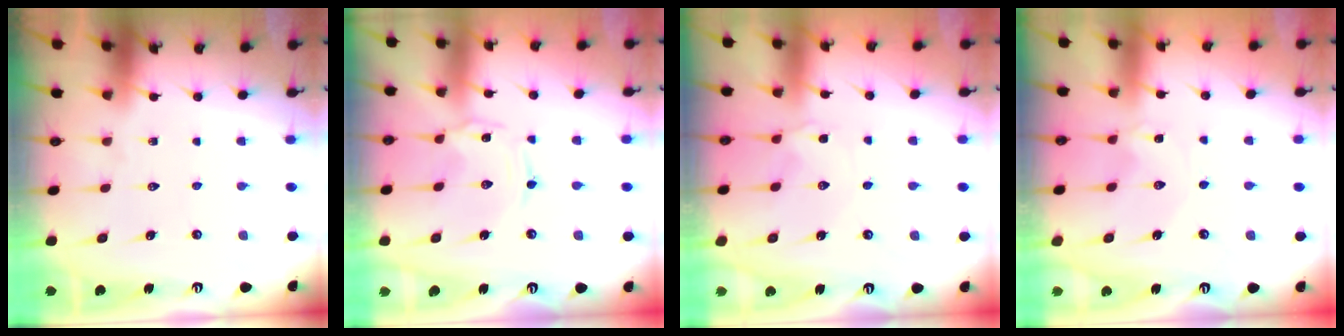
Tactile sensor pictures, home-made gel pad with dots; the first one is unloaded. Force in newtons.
{"total": 0.0}
{"total": 1.2, "press": 1.1, "slide": 0.2}
{"total": 0.0}